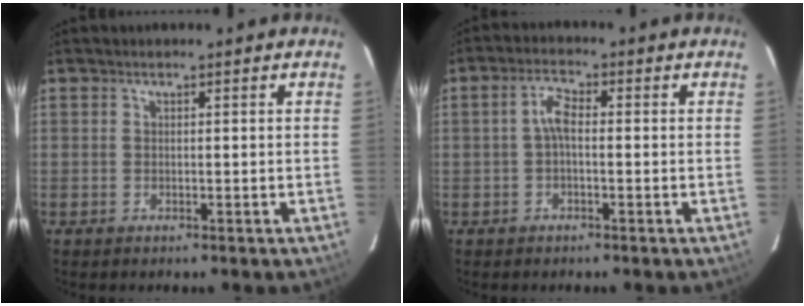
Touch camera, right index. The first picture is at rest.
{"total": 3.2, "force": [-0.4, 1.3, 2.9], "torque": [-0.060, 0.012, -0.009]}